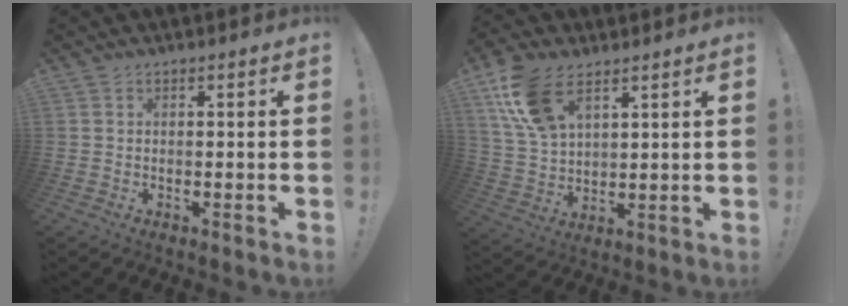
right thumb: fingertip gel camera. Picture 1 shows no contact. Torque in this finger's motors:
{"motor_torque": [0.90, 1.17, 0.64, -0.12, 0.17]}